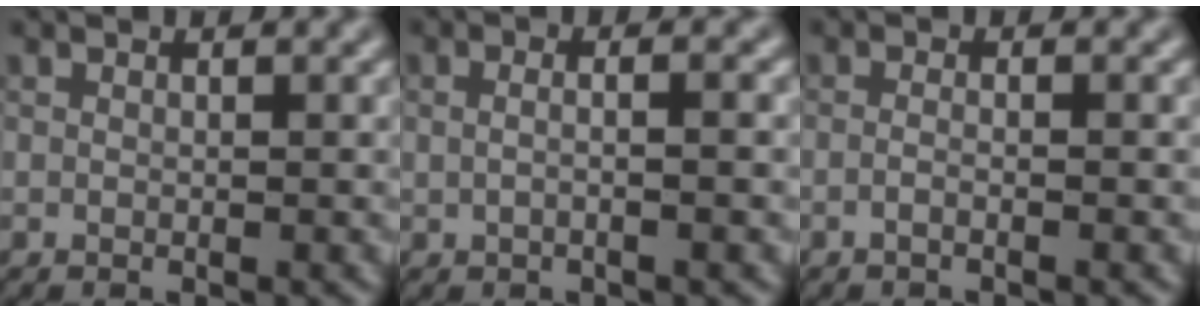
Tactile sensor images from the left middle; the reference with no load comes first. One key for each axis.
{"total": 3.6, "fx": 0.5, "fy": 1.7, "fz": 3.1, "tx": -0.013, "ty": 0.007, "tz": -0.018}
{"total": 1.1, "fx": -0.5, "fy": 0.3, "fz": 0.9, "tx": -0.013, "ty": -0.002, "tz": -0.013}